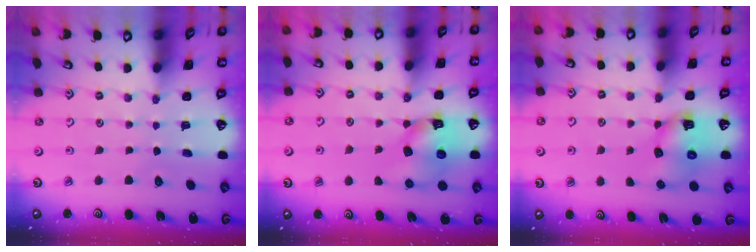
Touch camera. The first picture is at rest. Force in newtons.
{"total": 10.0, "press": 9.9, "slide": 1.5}
{"total": 8.9, "press": 8.8, "slide": 1.1}